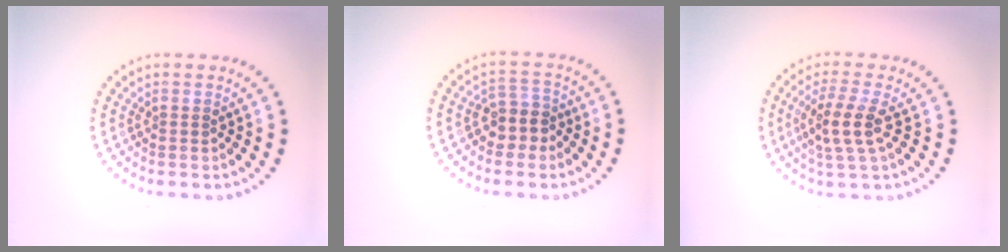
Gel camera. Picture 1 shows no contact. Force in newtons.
{"total": 2.6, "press": 2.2, "slide": 1.4}
{"total": 3.5, "press": 3.1, "slide": 1.7}